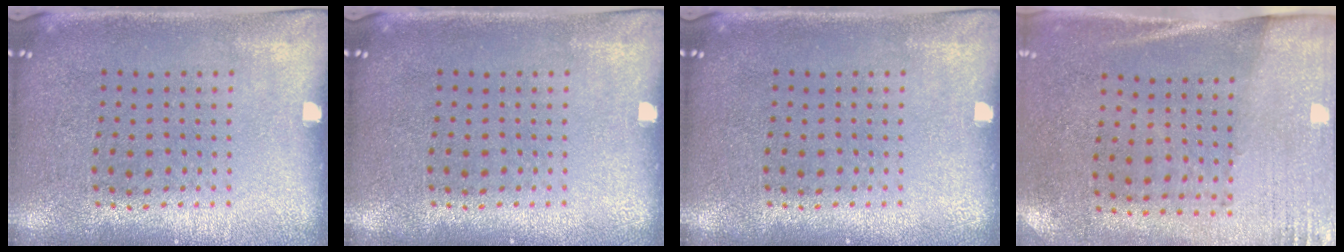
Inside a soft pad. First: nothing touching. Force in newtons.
{"total": 0.0}
{"total": 0.0}
{"total": 2.8, "press": 2.4, "slide": 1.4}